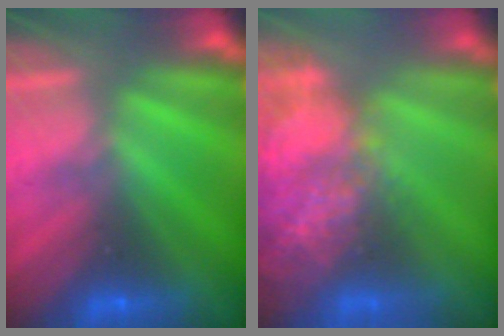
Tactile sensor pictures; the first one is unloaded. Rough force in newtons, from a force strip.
{"total": 7.4}